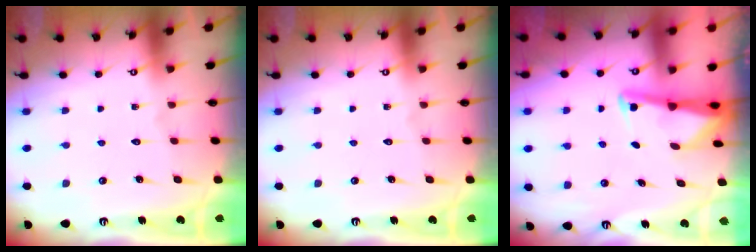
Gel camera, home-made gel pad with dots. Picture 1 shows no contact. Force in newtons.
{"total": 0.0}
{"total": 4.0, "press": 3.9, "slide": 0.6}